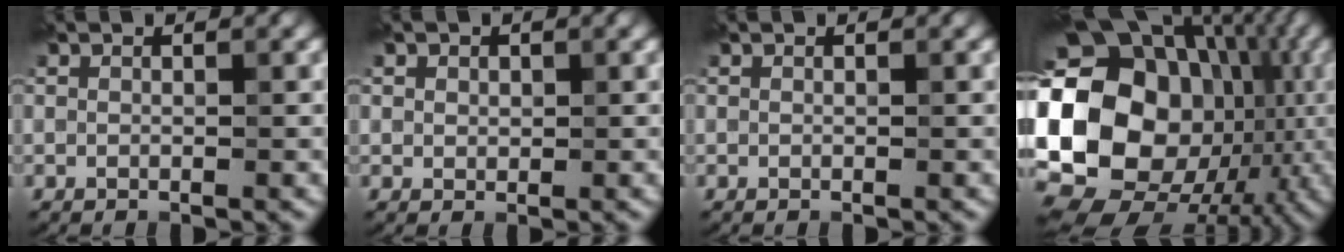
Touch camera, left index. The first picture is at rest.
{"total": 0.9, "force": [0.5, 0.8, 0.0], "torque": [0.005, -0.003, 0.008]}
{"total": 0.0}
{"total": 21.4, "force": [-0.2, 17.3, 12.5], "torque": [-0.221, 0.002, -0.029]}